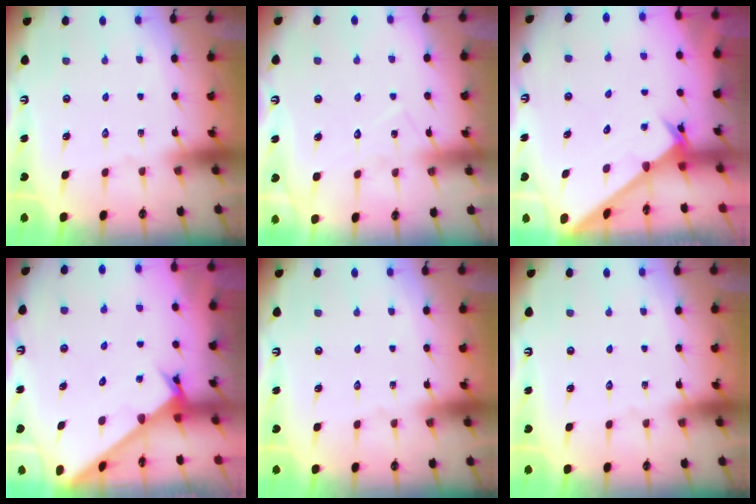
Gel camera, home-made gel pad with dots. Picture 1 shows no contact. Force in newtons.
{"total": 7.2, "press": 7.2, "slide": 0.5}
{"total": 2.5, "press": 2.5, "slide": 0.2}
{"total": 2.4, "press": 2.4, "slide": 0.1}
{"total": 0.0}
{"total": 0.0}